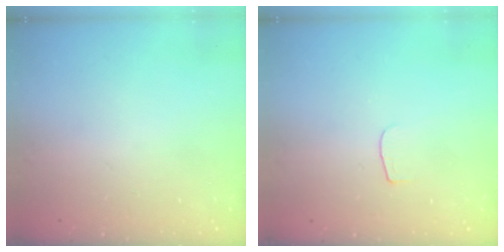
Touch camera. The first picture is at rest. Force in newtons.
{"total": 3.0, "press": 3.0, "slide": 0.3}